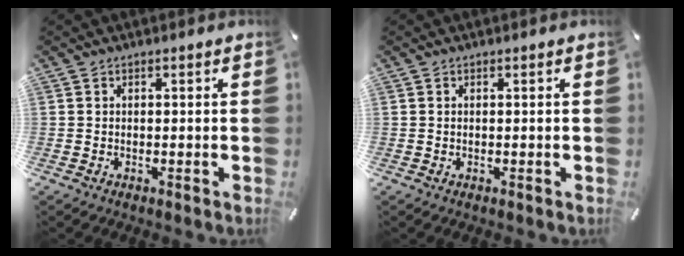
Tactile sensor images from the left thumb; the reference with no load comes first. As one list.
[{"total": 0.0}]